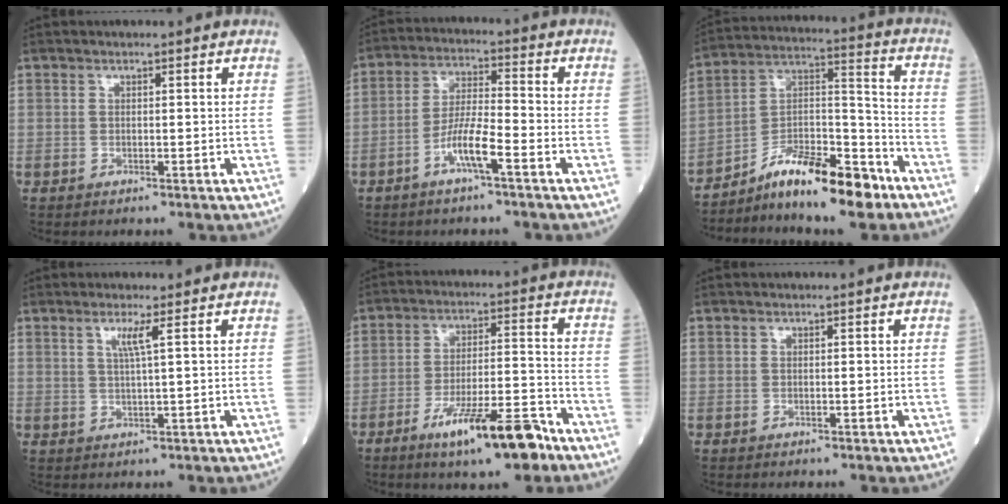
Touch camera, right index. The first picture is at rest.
{"total": 6.5, "force": [-3.4, 0.6, 5.5], "torque": [-0.108, 0.007, -0.068]}
{"total": 13.3, "force": [-9.8, 2.8, 8.5], "torque": [-0.142, 0.026, -0.167]}
{"total": 2.7, "force": [1.2, -0.7, 2.3], "torque": [-0.048, -0.004, 0.024]}
{"total": 12.3, "force": [-8.0, 1.8, 9.1], "torque": [-0.150, -0.007, -0.131]}
{"total": 0.0}